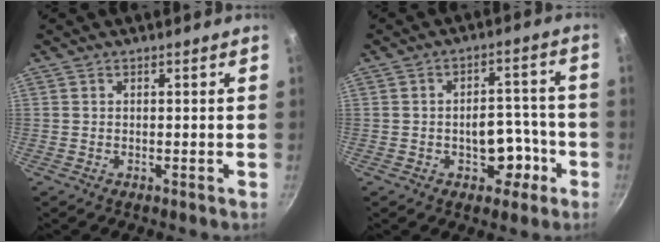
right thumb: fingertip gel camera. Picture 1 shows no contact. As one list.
[{"total": 8.0, "force": [-3.0, 5.3, 5.1], "torque": [-0.021, 0.033, -0.032]}]